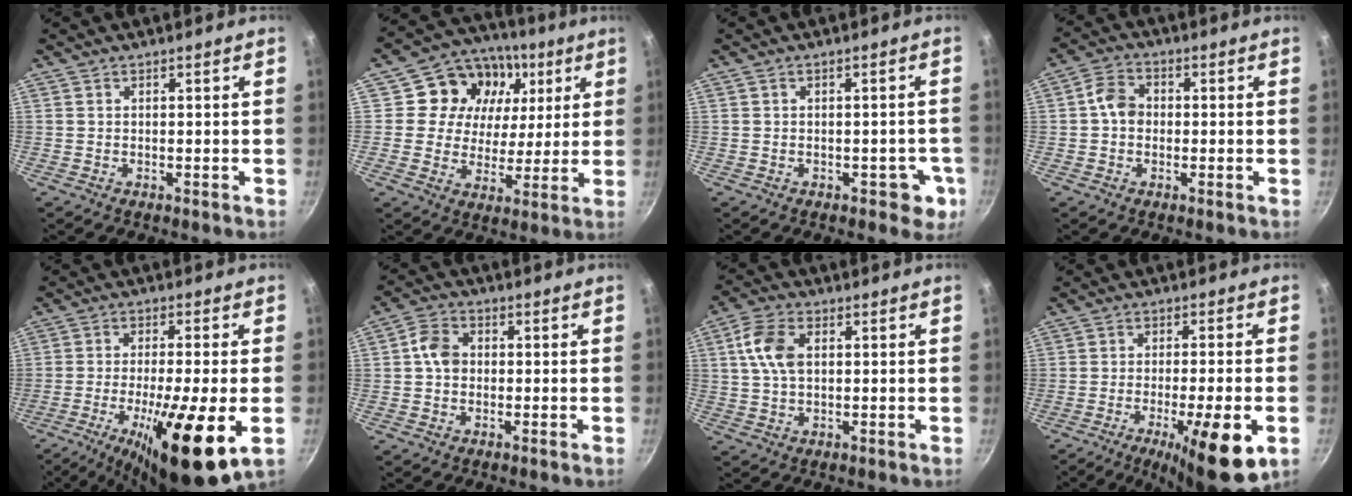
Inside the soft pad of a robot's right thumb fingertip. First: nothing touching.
{"total": 15.5, "force": [4.8, 13.2, 6.6], "torque": [-0.084, -0.008, 0.066]}
{"total": 4.5, "force": [-1.5, 2.9, 3.0], "torque": [0.001, 0.015, -0.010]}
{"total": 5.2, "force": [0.0, 4.2, 3.1], "torque": [-0.041, 0.019, -0.011]}
{"total": 18.2, "force": [-5.7, 3.7, 16.8], "torque": [-0.276, 0.001, -0.091]}
{"total": 5.4, "force": [0.2, 4.3, 3.3], "torque": [-0.047, 0.017, -0.006]}
{"total": 8.0, "force": [1.8, 4.9, 6.1], "torque": [-0.112, 0.009, 0.030]}
{"total": 15.1, "force": [-5.8, 3.5, 13.5], "torque": [-0.194, 0.009, -0.080]}